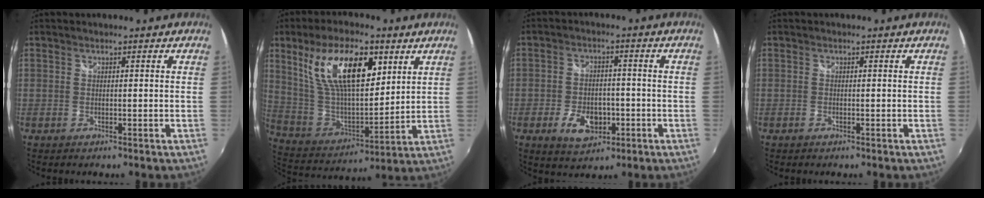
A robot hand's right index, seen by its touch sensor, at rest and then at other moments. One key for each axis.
{"total": 20.1, "fx": 9.2, "fy": 8.9, "fz": 15.6, "tx": -0.288, "ty": 0.012, "tz": 0.178}
{"total": 8.0, "fx": -3.2, "fy": 5.3, "fz": 5.1, "tx": -0.111, "ty": 0.001, "tz": -0.046}
{"total": 0.0}